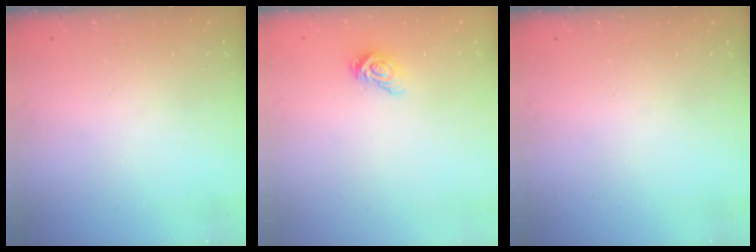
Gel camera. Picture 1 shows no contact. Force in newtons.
{"total": 7.5, "press": 7.5, "slide": 0.3}
{"total": 0.0}